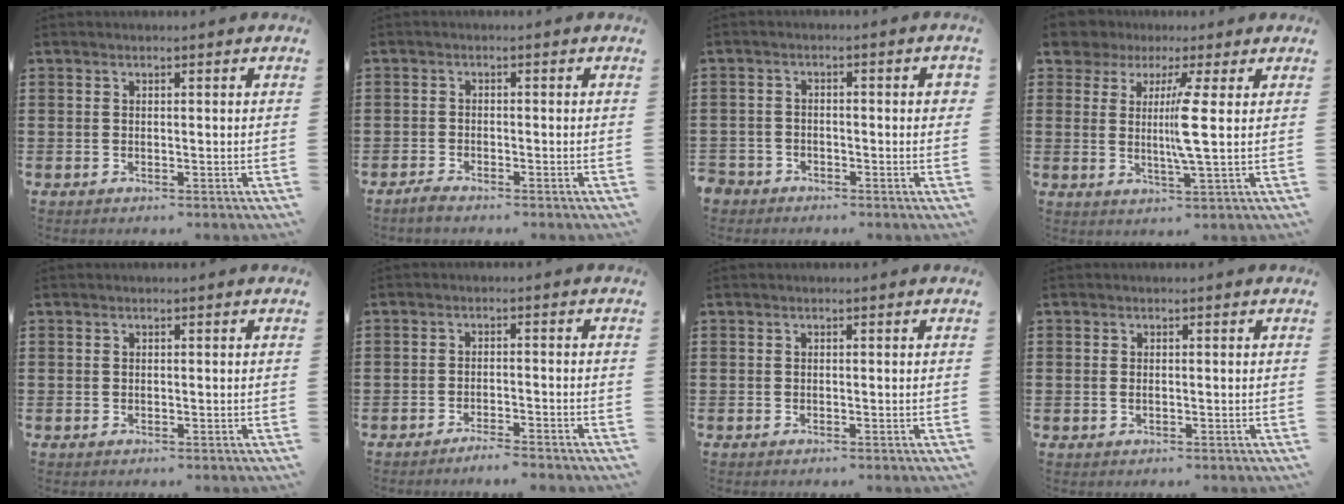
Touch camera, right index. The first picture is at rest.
{"total": 1.3, "force": [-1.3, 0.1, 0.2], "torque": [-0.009, -0.001, -0.025]}
{"total": 2.4, "force": [-2.1, 1.1, 0.4], "torque": [-0.011, 0.004, -0.045]}
{"total": 6.2, "force": [2.9, 1.0, 5.4], "torque": [-0.098, -0.014, 0.048]}
{"total": 0.0}
{"total": 2.3, "force": [-2.2, 0.0, 0.5], "torque": [-0.012, 0.001, -0.045]}
{"total": 0.0}
{"total": 0.8, "force": [0.0, 0.5, 0.7], "torque": [-0.015, 0.003, 0.000]}